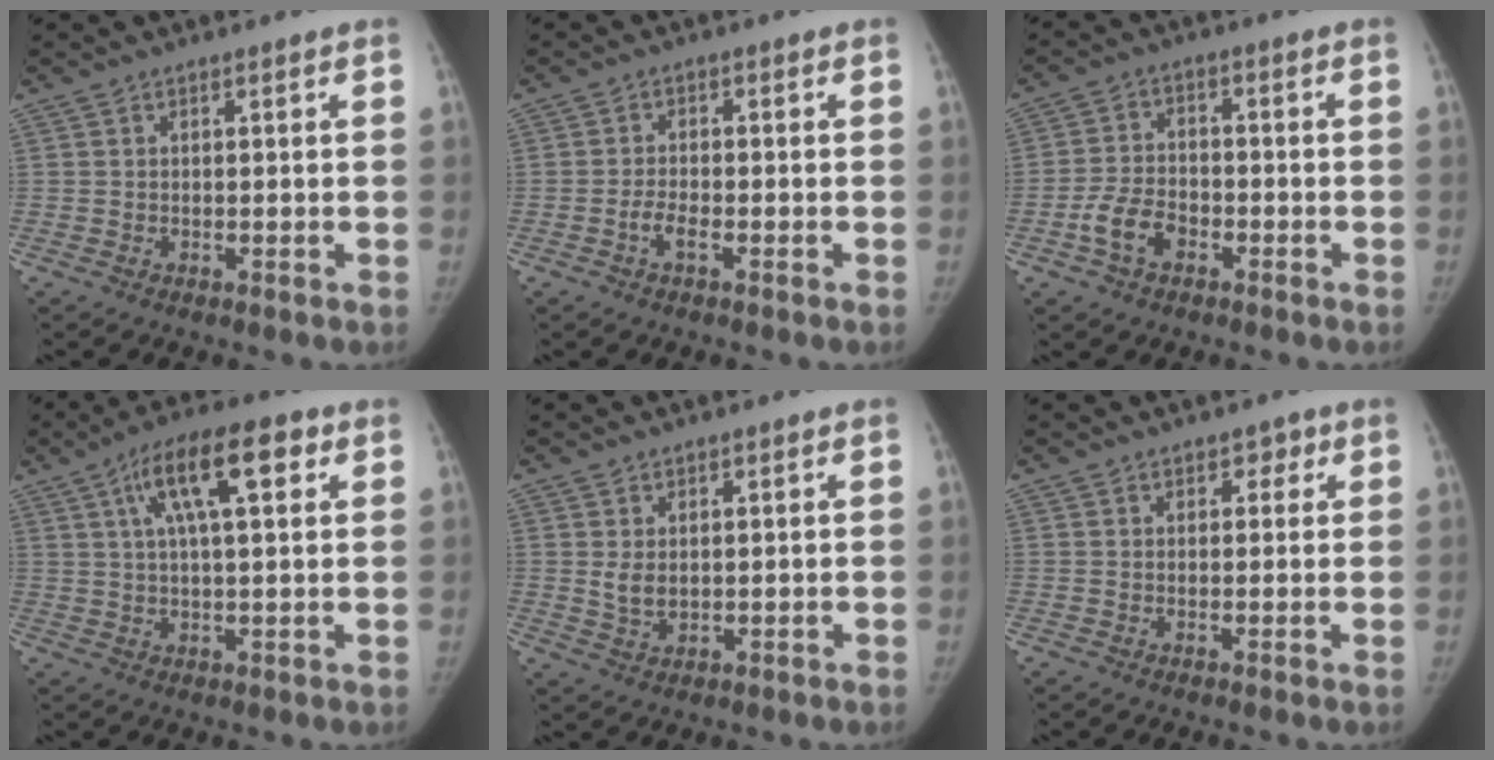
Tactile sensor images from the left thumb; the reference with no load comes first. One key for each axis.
{"total": 2.5, "fx": -1.4, "fy": 1.1, "fz": 1.8, "tx": -0.035, "ty": 0.011, "tz": -0.028}
{"total": 6.6, "fx": -3.2, "fy": 4.3, "fz": 3.8, "tx": -0.068, "ty": 0.023, "tz": -0.060}
{"total": 12.8, "fx": 4.9, "fy": 4.2, "fz": 11.1, "tx": -0.174, "ty": 0.013, "tz": 0.076}
{"total": 3.1, "fx": 0.6, "fy": 2.3, "fz": 2.1, "tx": -0.028, "ty": -0.011, "tz": 0.021}
{"total": 2.1, "fx": 1.1, "fy": 1.4, "fz": 1.1, "tx": 0.008, "ty": -0.002, "tz": 0.010}